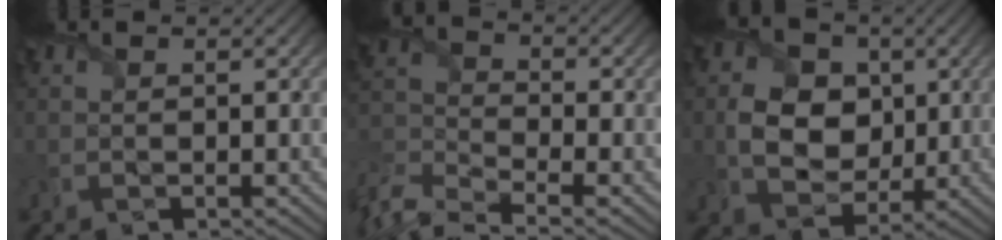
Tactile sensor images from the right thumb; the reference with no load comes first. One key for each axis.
{"total": 7.6, "fx": -5.6, "fy": 2.5, "fz": 4.5, "tx": -0.113, "ty": -0.023, "tz": -0.125}
{"total": 7.2, "fx": 0.5, "fy": 5.8, "fz": 4.2, "tx": -0.090, "ty": 0.000, "tz": 0.001}